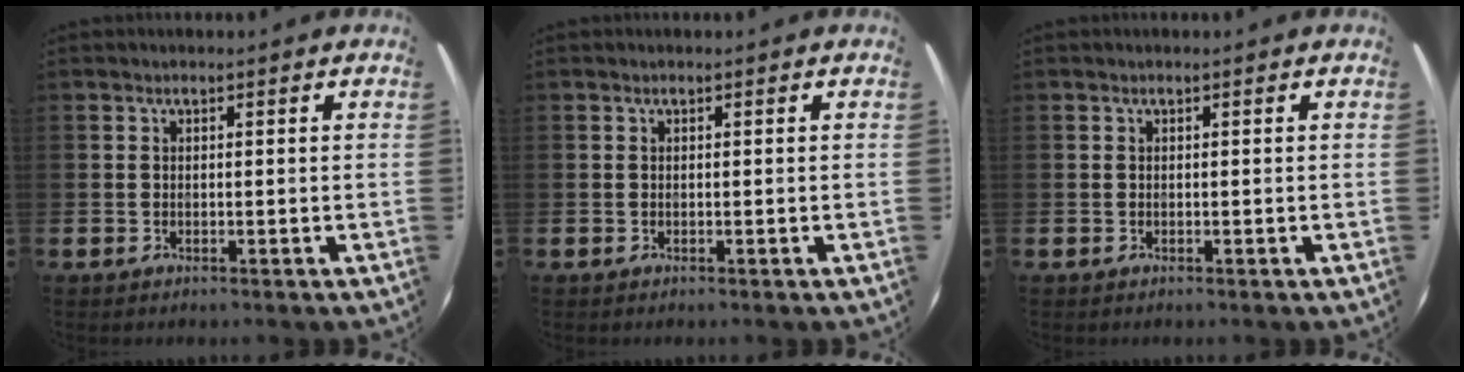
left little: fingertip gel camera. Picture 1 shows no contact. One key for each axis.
{"total": 0.0}
{"total": 0.0}